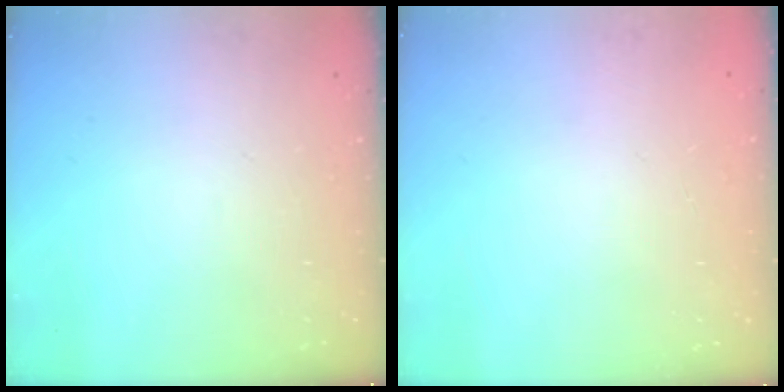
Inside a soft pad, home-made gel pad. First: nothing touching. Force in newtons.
{"total": 0.0}